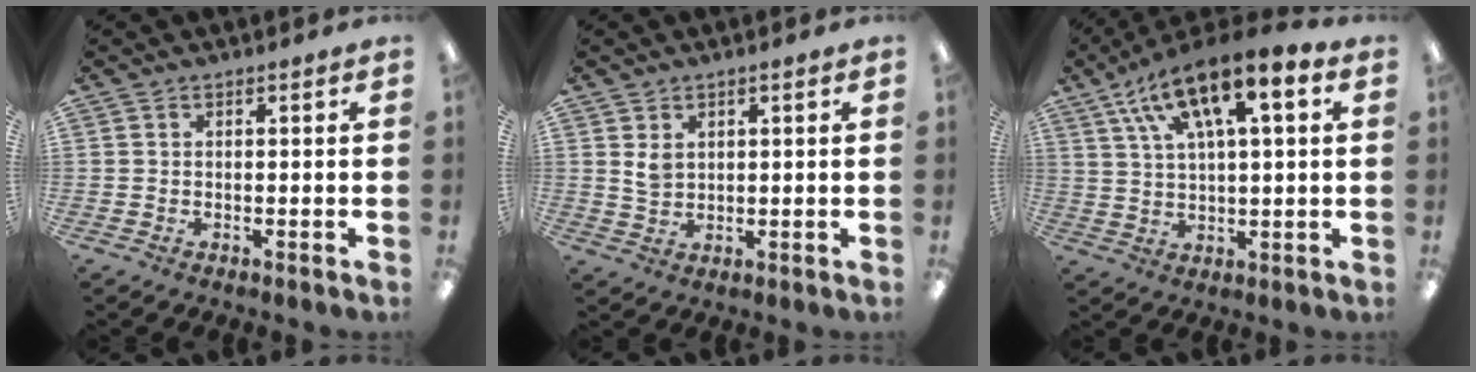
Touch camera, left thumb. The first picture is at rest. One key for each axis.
{"total": 3.4, "fx": 1.6, "fy": 2.2, "fz": 2.0, "tx": -0.034, "ty": 0.000, "tz": 0.028}
{"total": 14.5, "fx": 8.2, "fy": 4.8, "fz": 10.9, "tx": -0.196, "ty": -0.025, "tz": 0.143}